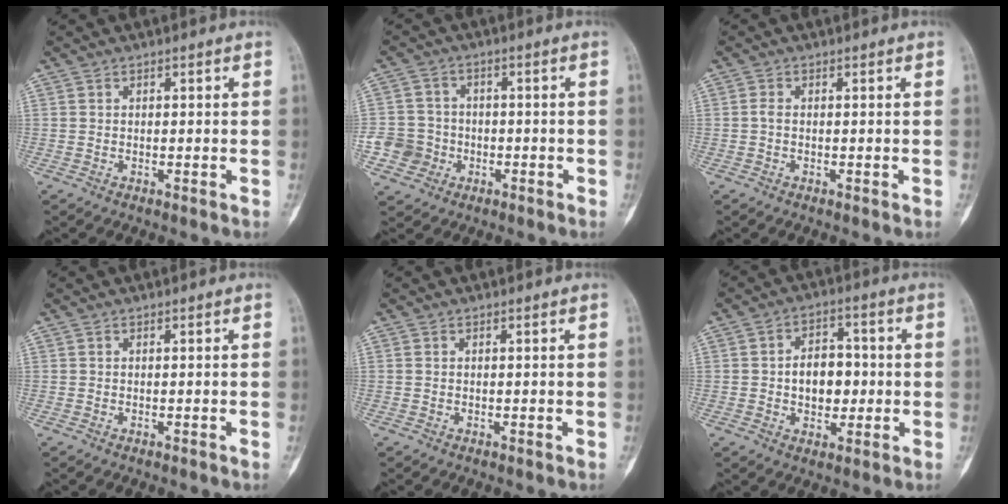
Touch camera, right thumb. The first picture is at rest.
{"total": 6.7, "force": [-2.4, 6.2, 1.1], "torque": [0.006, 0.018, -0.044]}
{"total": 0.8, "force": [-0.2, 0.3, 0.7], "torque": [-0.015, -0.001, -0.006]}
{"total": 0.0}
{"total": 0.0}
{"total": 8.4, "force": [-0.4, 5.8, 6.0], "torque": [-0.059, 0.011, -0.007]}